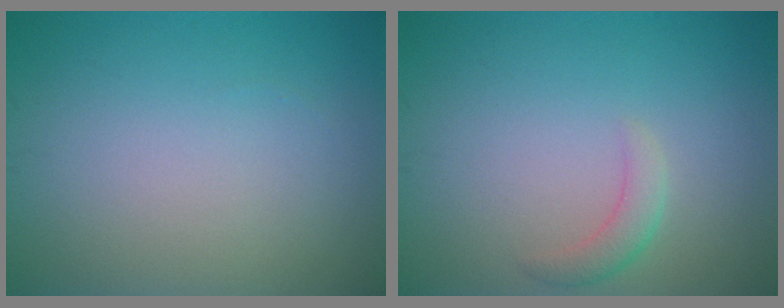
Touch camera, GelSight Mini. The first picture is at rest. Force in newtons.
{"total": 1.7, "press": 1.7, "slide": 0.1}